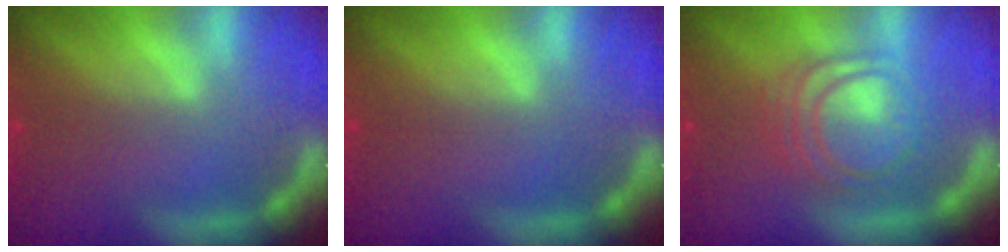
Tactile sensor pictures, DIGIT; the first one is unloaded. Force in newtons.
{"total": 0.0}
{"total": 6.5}